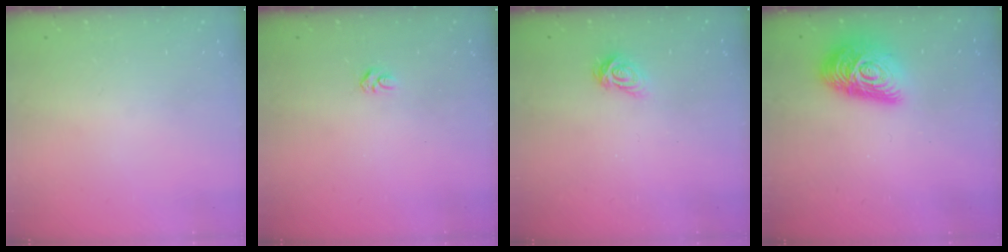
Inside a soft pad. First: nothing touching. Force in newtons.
{"total": 2.8, "press": 2.8, "slide": 0.4}
{"total": 4.1, "press": 4.1, "slide": 0.5}
{"total": 16.4, "press": 16.4, "slide": 0.8}